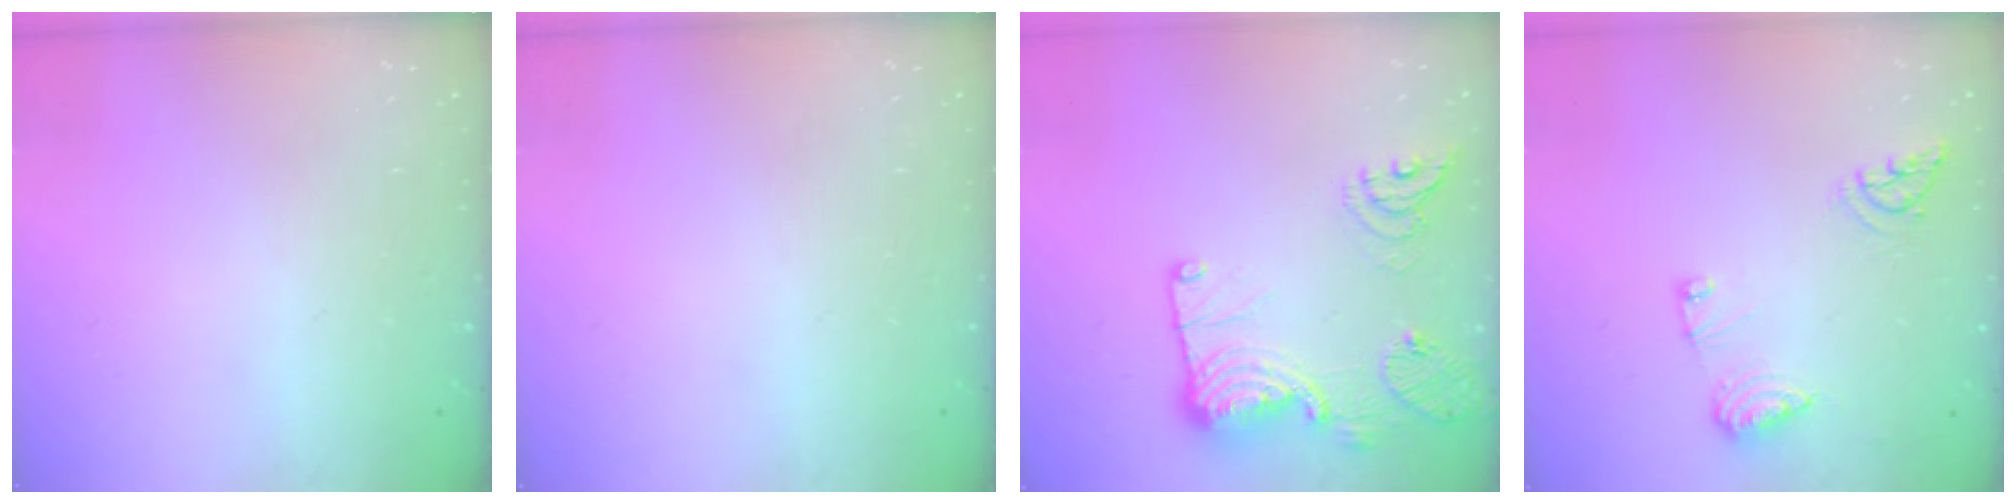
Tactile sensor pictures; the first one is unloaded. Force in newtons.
{"total": 0.0}
{"total": 19.1, "press": 18.3, "slide": 5.5}
{"total": 9.7, "press": 9.6, "slide": 1.1}